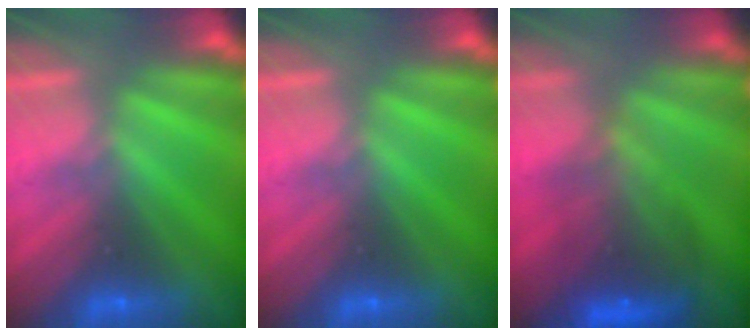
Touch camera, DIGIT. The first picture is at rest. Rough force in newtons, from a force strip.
{"total": 0.0}
{"total": 7.4}